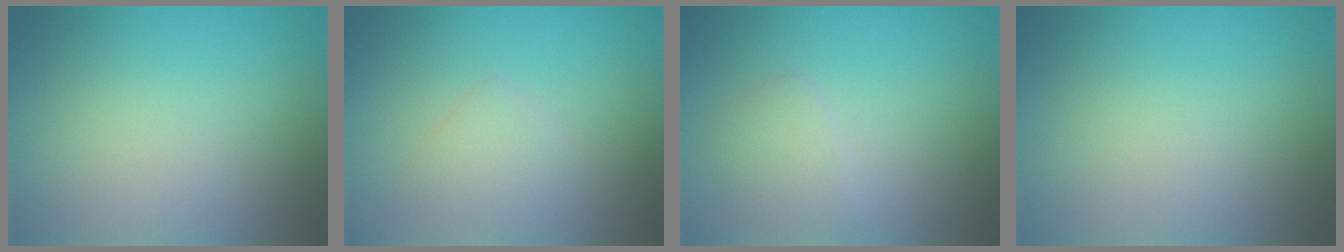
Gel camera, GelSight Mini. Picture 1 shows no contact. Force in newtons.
{"total": 1.6, "press": 1.6, "slide": 0.1}
{"total": 1.9, "press": 1.9, "slide": 0.0}
{"total": 0.0}